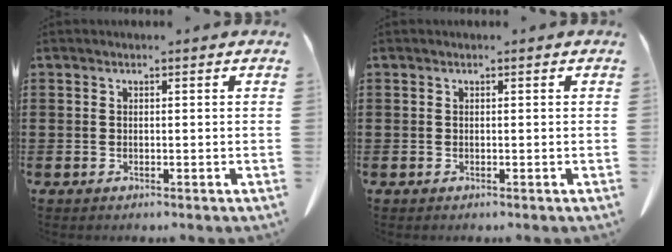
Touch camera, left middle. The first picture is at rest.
{"total": 0.0}